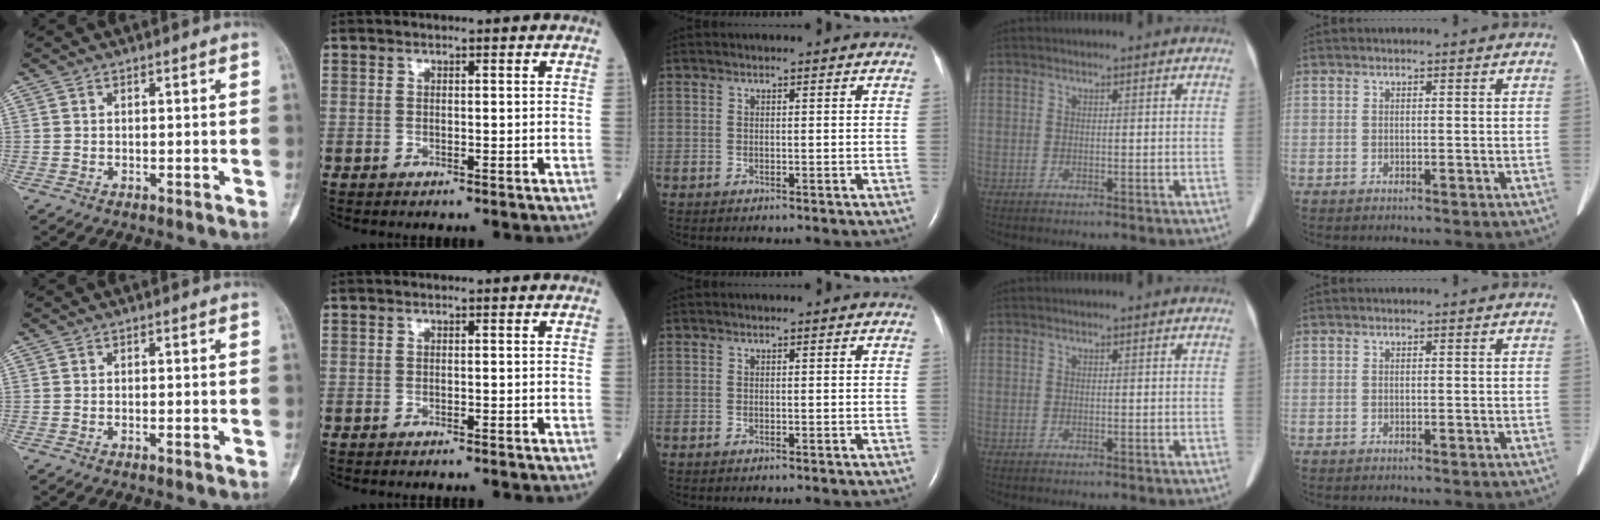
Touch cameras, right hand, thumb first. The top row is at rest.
{"thumb": {"total": 0.9, "force": [-0.4, 0.3, 0.8], "torque": [-0.014, 0.003, -0.005]}, "index": {"total": 1.0, "force": [-0.9, -0.1, 0.3], "torque": [-0.007, 0.000, -0.012]}}